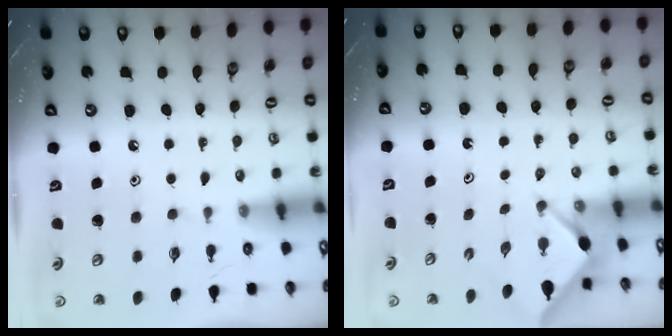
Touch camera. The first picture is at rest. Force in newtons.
{"total": 3.0, "press": 2.9, "slide": 0.3}